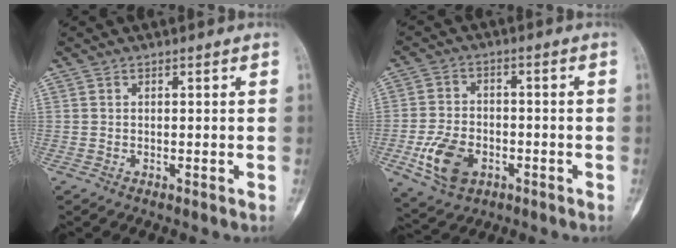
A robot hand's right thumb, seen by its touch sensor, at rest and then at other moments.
{"total": 9.9, "force": [-3.6, 6.6, 6.4], "torque": [-0.112, 0.013, -0.060]}